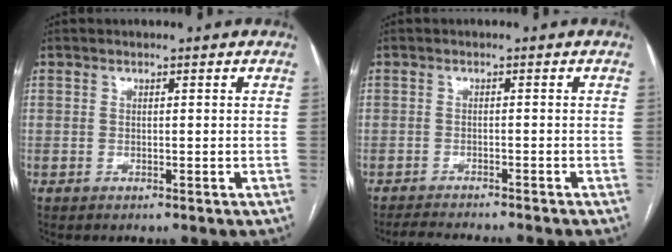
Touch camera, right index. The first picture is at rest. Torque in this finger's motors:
{"motor_torque": [-1.27, -0.86, -1.05, -0.21]}